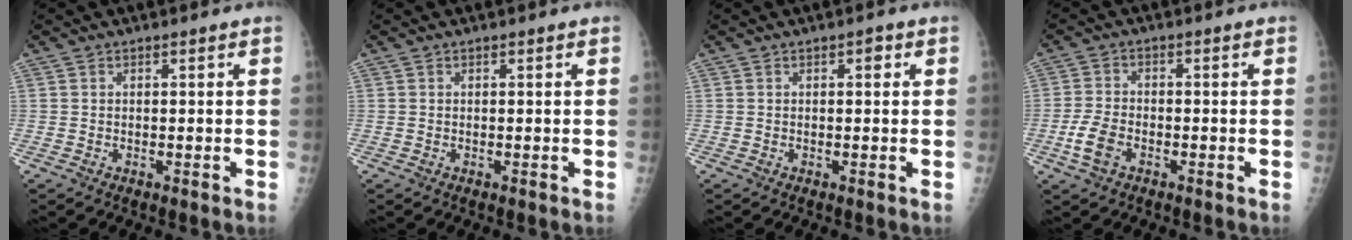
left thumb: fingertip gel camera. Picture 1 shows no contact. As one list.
[{"total": 0.0}, {"total": 1.0, "force": [0.4, 0.6, 0.8], "torque": [-0.005, 0.003, 0.002]}, {"total": 5.1, "force": [-2.3, 3.1, 3.4], "torque": [-0.077, 0.009, -0.046]}]